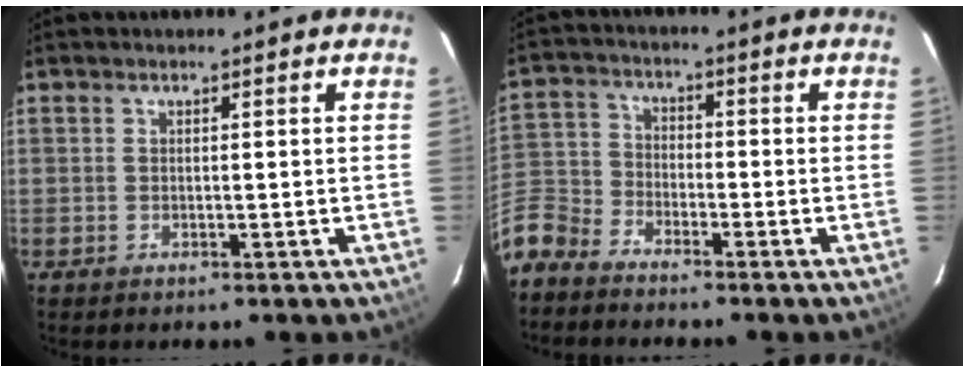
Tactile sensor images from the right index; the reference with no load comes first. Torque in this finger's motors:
{"motor_torque": [-0.16, -0.58, -0.14, -0.21]}